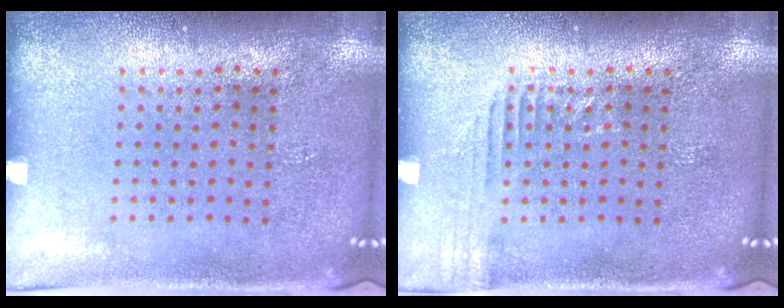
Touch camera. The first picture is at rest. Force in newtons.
{"total": 1.2, "press": 1.2, "slide": 0.1}